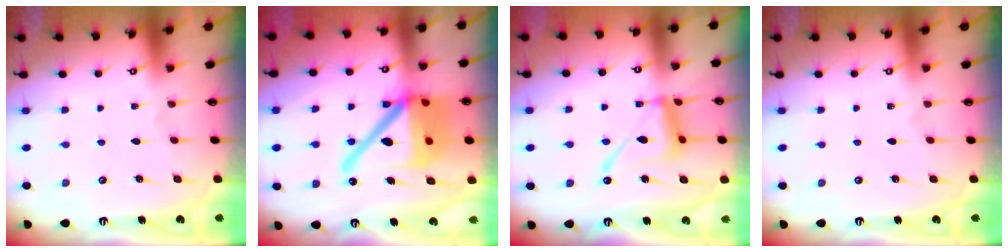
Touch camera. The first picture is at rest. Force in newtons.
{"total": 22.7, "press": 22.4, "slide": 3.8}
{"total": 13.6, "press": 13.5, "slide": 1.2}
{"total": 0.0}